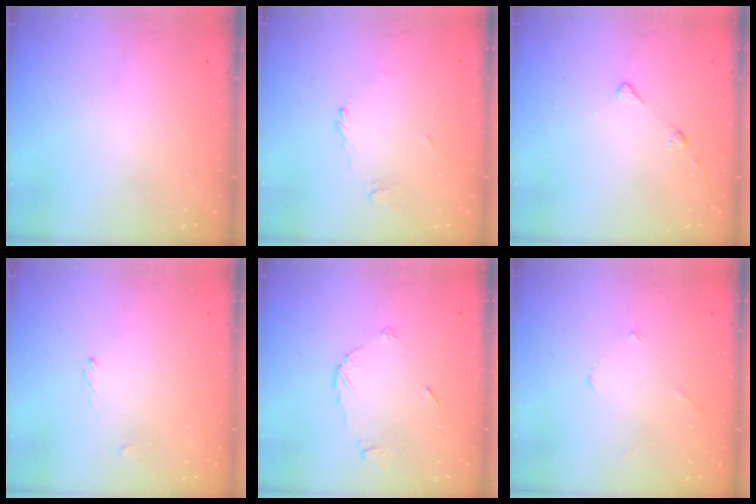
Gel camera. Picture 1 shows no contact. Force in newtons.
{"total": 1.1, "press": 1.1, "slide": 0.4}
{"total": 6.5, "press": 6.5, "slide": 0.7}
{"total": 1.1, "press": 1.0, "slide": 0.5}
{"total": 5.5, "press": 5.5, "slide": 0.3}
{"total": 1.5, "press": 1.5, "slide": 0.2}